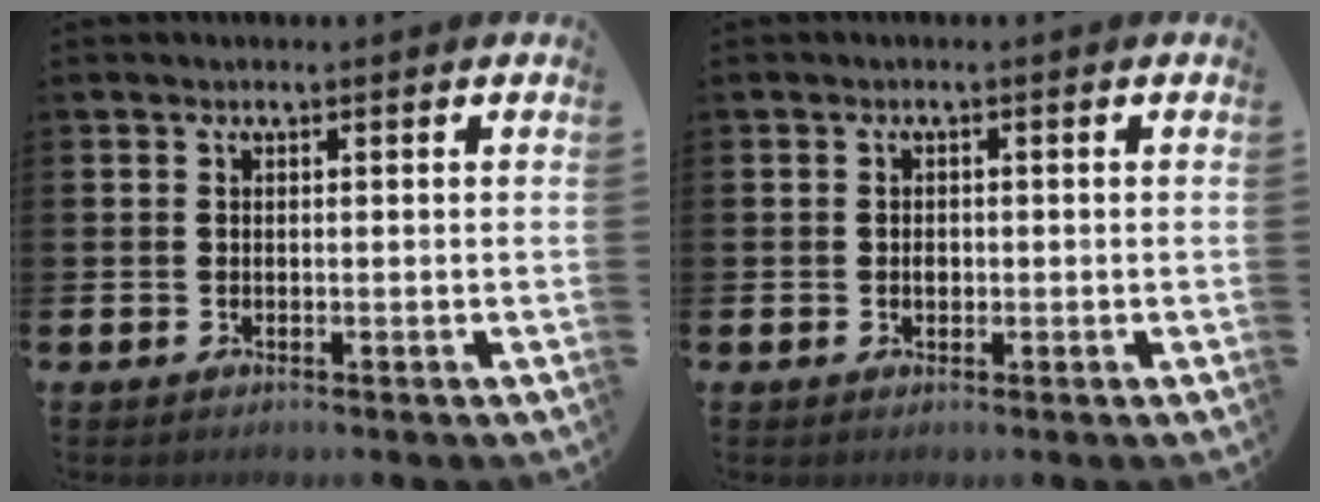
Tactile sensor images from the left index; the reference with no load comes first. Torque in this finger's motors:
{"motor_torque": [-0.02, 0.07, 0.01, 0.00]}